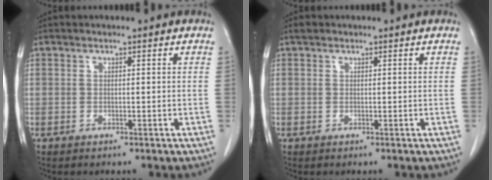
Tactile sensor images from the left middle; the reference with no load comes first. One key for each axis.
{"total": 0.7, "fx": 0.5, "fy": 0.5, "fz": 0.2, "tx": -0.003, "ty": 0.008, "tz": 0.006}